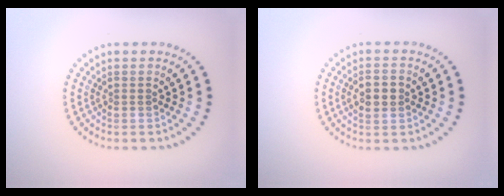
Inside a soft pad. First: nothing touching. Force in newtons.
{"total": 2.6, "press": 2.6, "slide": 0.2}